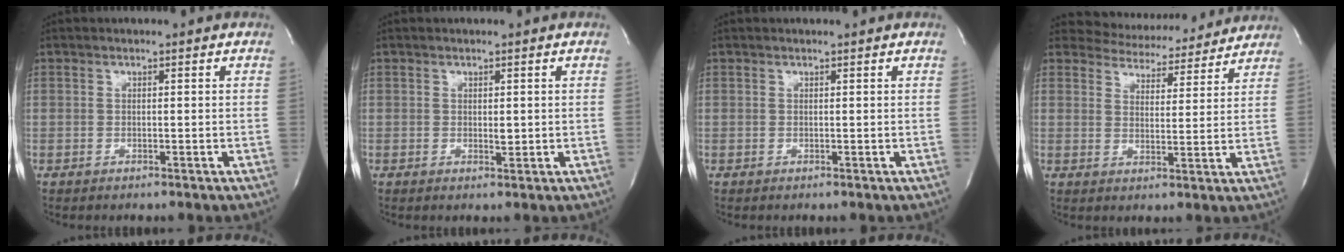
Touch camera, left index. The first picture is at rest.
{"total": 1.1, "force": [0.3, 0.5, 1.0], "torque": [-0.013, -0.002, 0.006]}
{"total": 1.0, "force": [1.0, -0.2, 0.3], "torque": [-0.005, 0.003, 0.015]}
{"total": 11.6, "force": [11.2, 2.9, 1.0], "torque": [-0.005, 0.003, 0.140]}